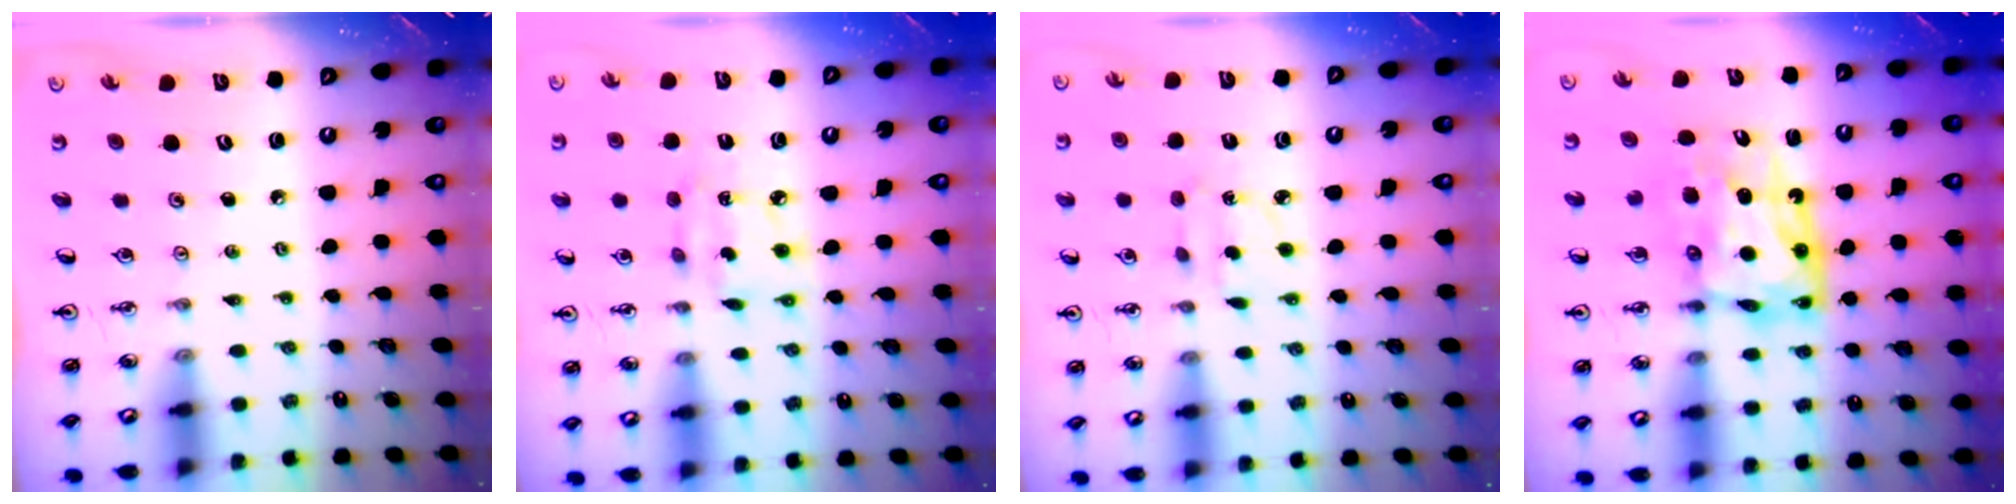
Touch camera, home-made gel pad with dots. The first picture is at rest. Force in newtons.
{"total": 5.8, "press": 5.8, "slide": 0.3}
{"total": 4.2, "press": 4.2, "slide": 0.6}
{"total": 11.0, "press": 11.0, "slide": 0.8}